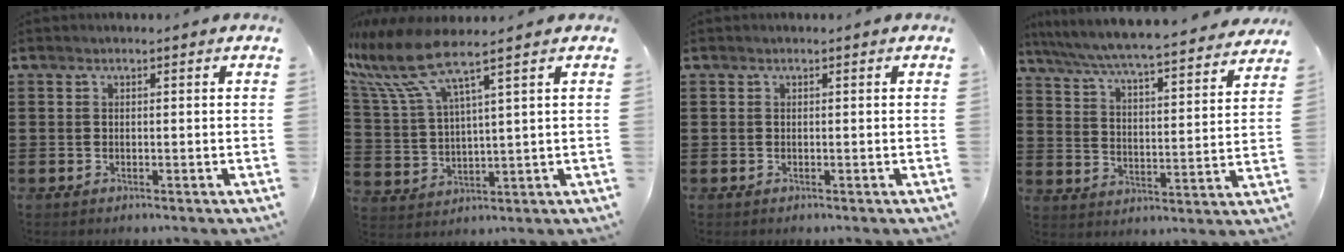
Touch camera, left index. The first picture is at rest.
{"total": 8.7, "force": [6.3, 1.2, 5.9], "torque": [-0.154, -0.034, 0.103]}
{"total": 0.0}
{"total": 5.3, "force": [5.1, -0.4, 1.5], "torque": [-0.055, -0.043, 0.079]}